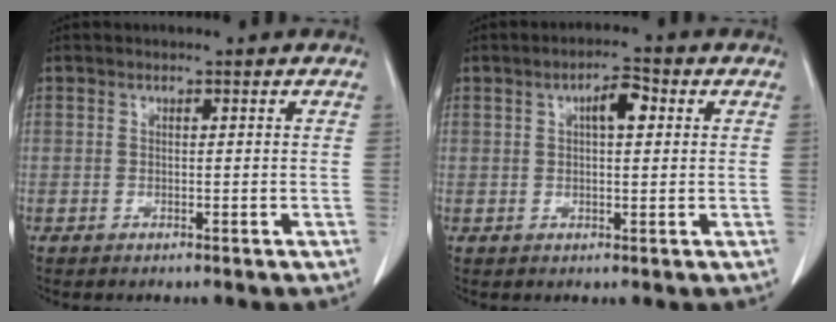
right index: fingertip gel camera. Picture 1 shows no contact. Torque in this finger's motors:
{"motor_torque": [0.08, 0.09, 0.09, 0.06]}